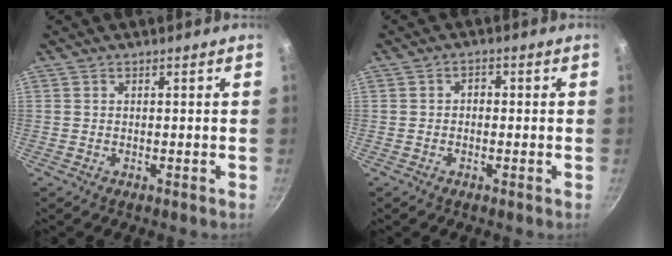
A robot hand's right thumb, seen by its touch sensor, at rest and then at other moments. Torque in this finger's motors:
{"motor_torque": [-0.40, 0.24, -0.05, 0.10, 0.06]}